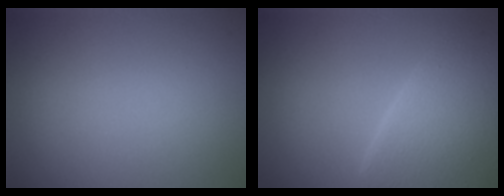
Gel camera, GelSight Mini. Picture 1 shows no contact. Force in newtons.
{"total": 6.0, "press": 6.0, "slide": 0.2}